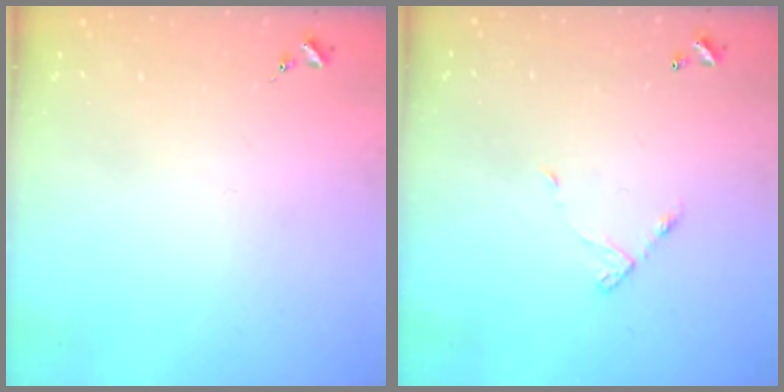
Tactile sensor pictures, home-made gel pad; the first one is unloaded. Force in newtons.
{"total": 5.5, "press": 5.5, "slide": 0.3}